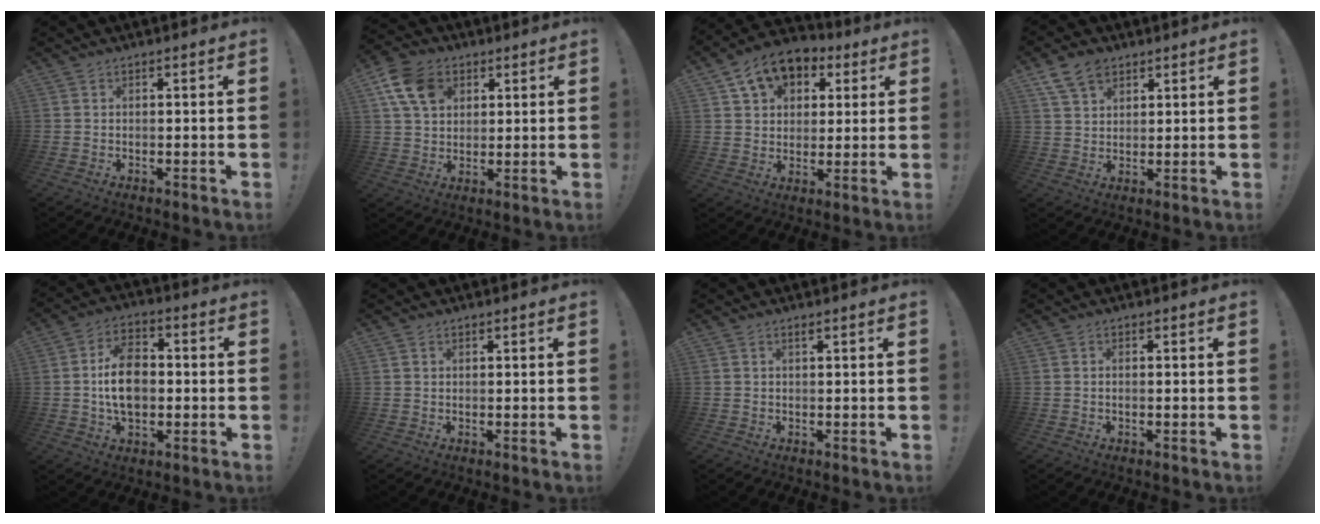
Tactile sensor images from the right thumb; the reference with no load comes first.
{"total": 12.1, "force": [4.9, 9.0, 6.5], "torque": [-0.107, -0.006, 0.100]}
{"total": 10.9, "force": [5.8, 8.0, 4.7], "torque": [-0.073, -0.028, 0.113]}
{"total": 8.5, "force": [5.2, 5.6, 3.6], "torque": [-0.066, -0.016, 0.104]}
{"total": 12.9, "force": [-0.8, 8.9, 9.3], "torque": [-0.157, 0.011, -0.013]}
{"total": 0.5, "force": [0.4, 0.4, 0.0], "torque": [0.000, 0.001, 0.008]}
{"total": 0.8, "force": [0.5, 0.1, 0.6], "torque": [-0.017, 0.002, 0.009]}
{"total": 0.8, "force": [-0.2, 0.1, 0.8], "torque": [-0.019, 0.002, -0.003]}